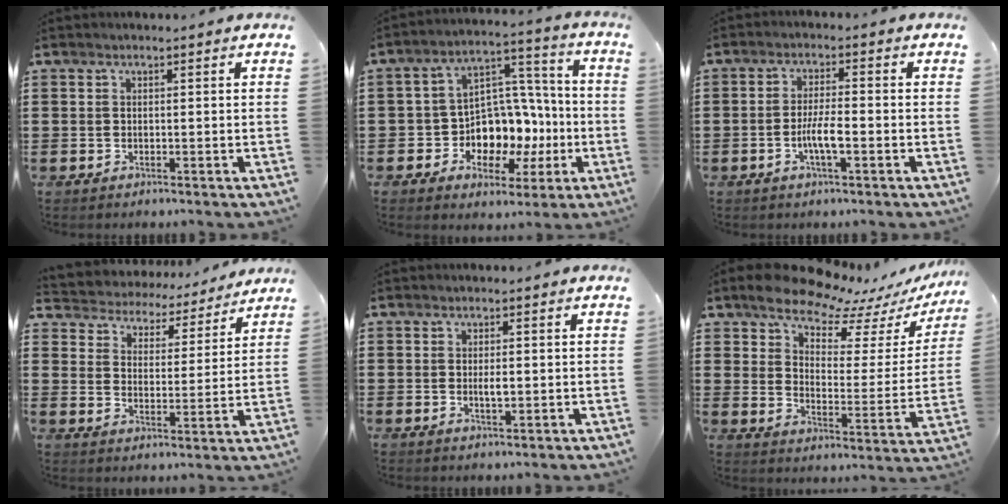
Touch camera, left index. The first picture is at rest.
{"total": 9.2, "force": [-1.8, 8.3, 3.5], "torque": [-0.080, 0.004, -0.022]}
{"total": 4.6, "force": [-1.5, 1.0, 4.2], "torque": [-0.086, 0.001, -0.032]}
{"total": 4.1, "force": [4.0, 0.5, -0.5], "torque": [-0.019, -0.036, 0.063]}
{"total": 2.0, "force": [-0.1, 0.6, 1.9], "torque": [-0.035, -0.001, -0.002]}
{"total": 8.9, "force": [8.1, 2.5, 2.7], "torque": [-0.067, -0.065, 0.140]}